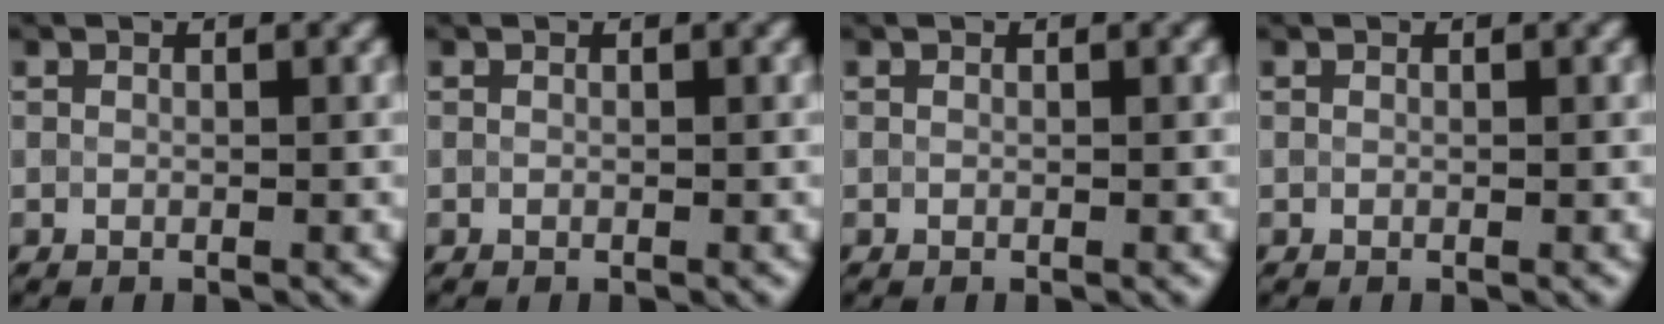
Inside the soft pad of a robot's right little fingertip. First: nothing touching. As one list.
[{"total": 0.0}, {"total": 0.0}, {"total": 0.0}]